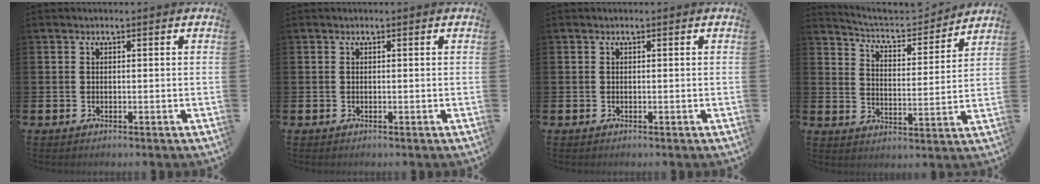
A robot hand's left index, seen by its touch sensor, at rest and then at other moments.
{"total": 0.0}
{"total": 0.0}
{"total": 5.9, "force": [5.7, 1.3, 1.0], "torque": [-0.046, -0.045, 0.093]}